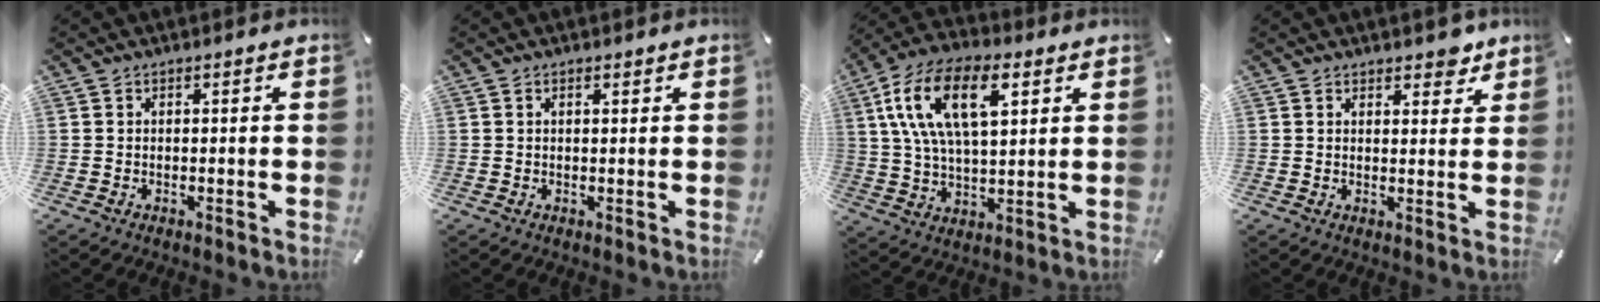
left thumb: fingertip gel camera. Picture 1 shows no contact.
{"total": 1.0, "force": [0.5, 0.3, 0.7], "torque": [-0.015, 0.001, 0.009]}
{"total": 16.4, "force": [6.8, 8.2, 12.5], "torque": [-0.268, -0.002, 0.111]}
{"total": 4.2, "force": [3.3, 2.2, 1.3], "torque": [-0.002, -0.018, 0.053]}